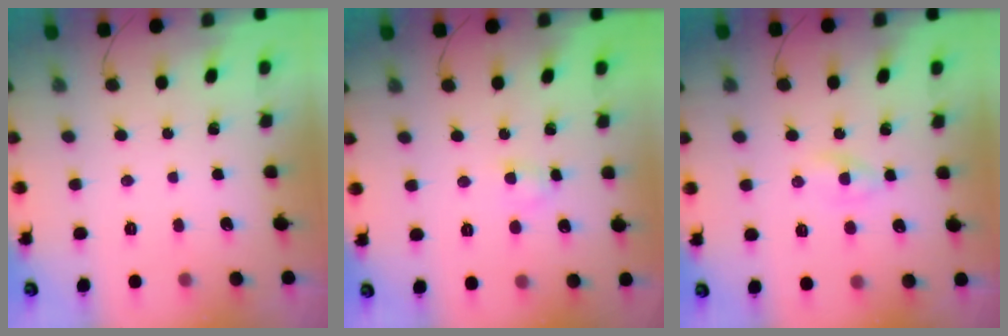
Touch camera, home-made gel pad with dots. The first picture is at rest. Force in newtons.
{"total": 2.9, "press": 2.7, "slide": 1.1}
{"total": 2.7, "press": 2.4, "slide": 1.1}